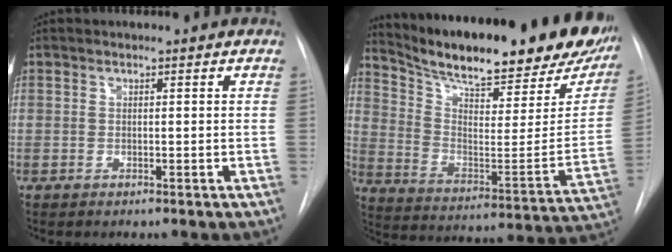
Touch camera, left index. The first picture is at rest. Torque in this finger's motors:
{"motor_torque": [0.43, -0.38, 0.81, 0.08]}